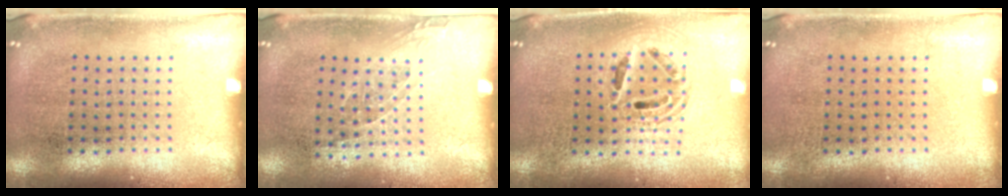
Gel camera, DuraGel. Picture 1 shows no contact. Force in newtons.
{"total": 1.0, "press": 0.8, "slide": 0.6}
{"total": 1.6, "press": 1.4, "slide": 0.9}
{"total": 0.0}